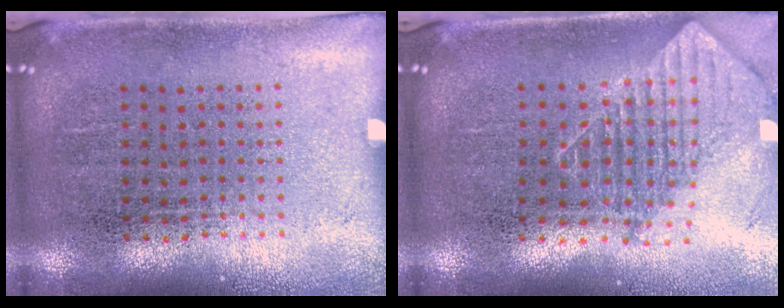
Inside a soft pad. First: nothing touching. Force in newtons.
{"total": 1.8, "press": 1.4, "slide": 1.0}